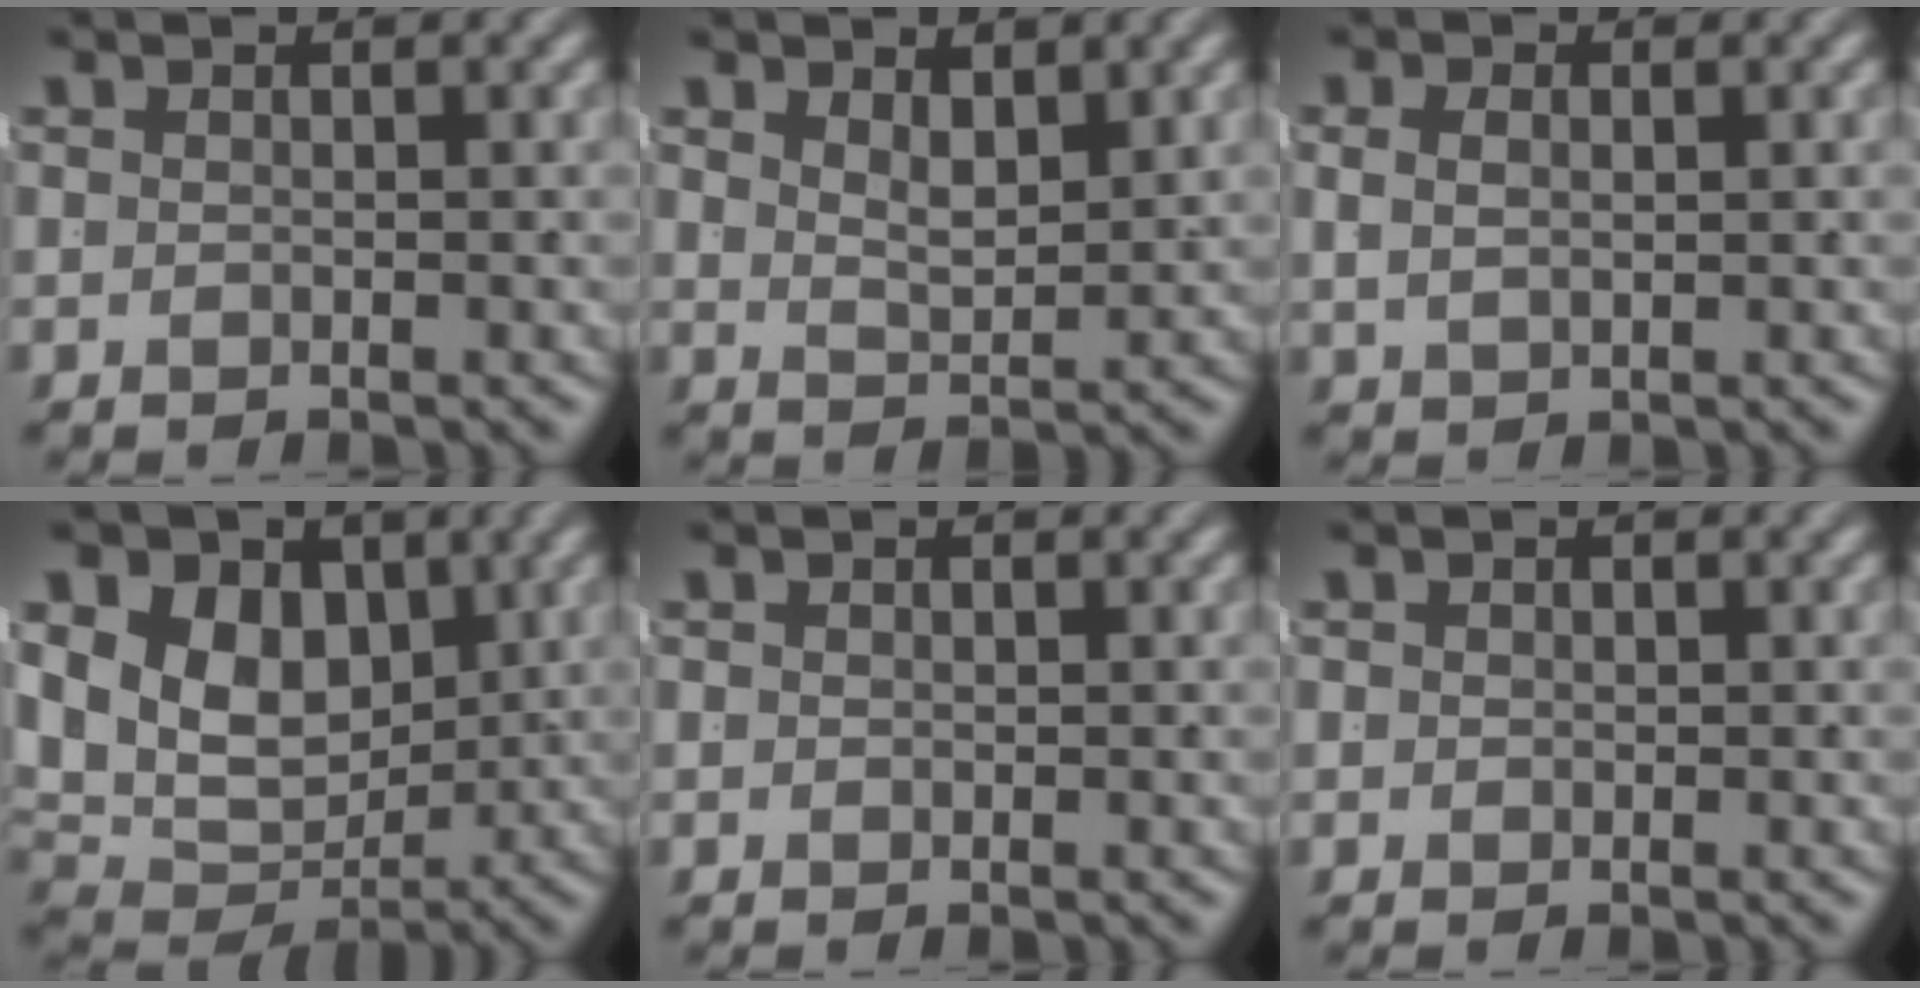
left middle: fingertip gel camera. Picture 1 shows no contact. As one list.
[{"total": 2.0, "force": [1.5, -0.1, 1.3], "torque": [-0.014, -0.018, 0.037]}, {"total": 1.3, "force": [0.5, 0.4, 1.2], "torque": [-0.021, -0.006, 0.020]}, {"total": 11.1, "force": [0.8, 8.8, 6.7], "torque": [-0.125, -0.029, 0.022]}, {"total": 0.6, "force": [0.1, 0.6, 0.3], "torque": [-0.009, -0.006, 0.005]}, {"total": 0.9, "force": [0.1, 0.9, 0.3], "torque": [-0.013, -0.006, 0.004]}]